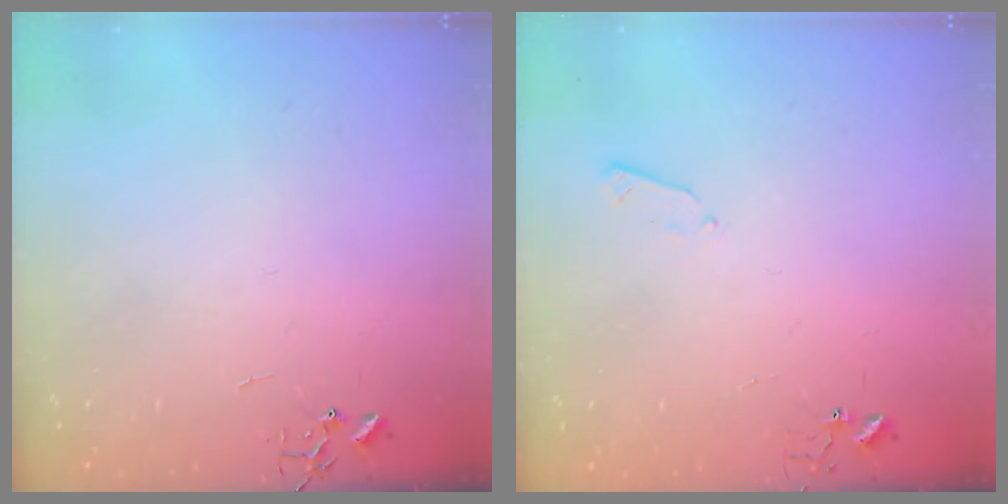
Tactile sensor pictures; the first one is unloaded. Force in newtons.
{"total": 3.4, "press": 3.4, "slide": 0.4}